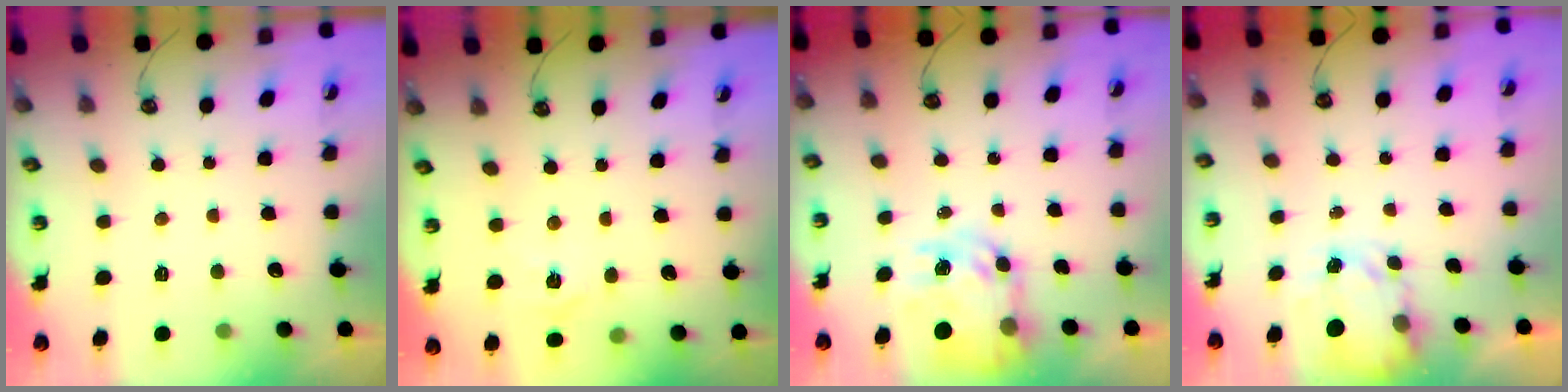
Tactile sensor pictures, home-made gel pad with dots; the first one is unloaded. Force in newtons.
{"total": 5.6, "press": 5.6, "slide": 0.5}
{"total": 10.4, "press": 10.4, "slide": 0.9}
{"total": 3.5, "press": 3.4, "slide": 0.6}